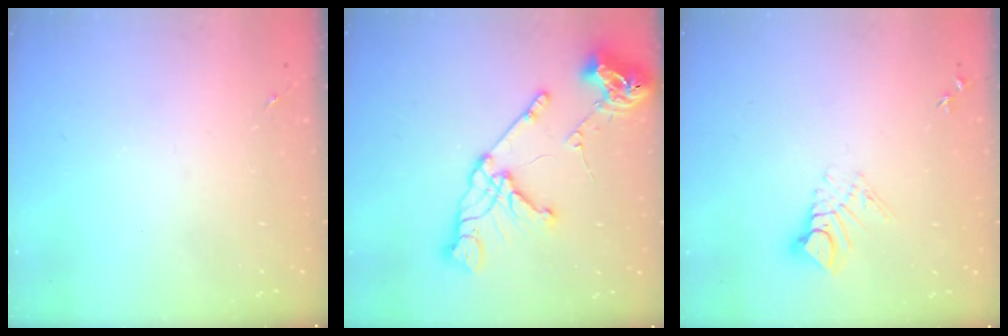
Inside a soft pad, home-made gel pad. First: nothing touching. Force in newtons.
{"total": 18.8, "press": 18.7, "slide": 1.7}
{"total": 7.9, "press": 7.8, "slide": 0.7}